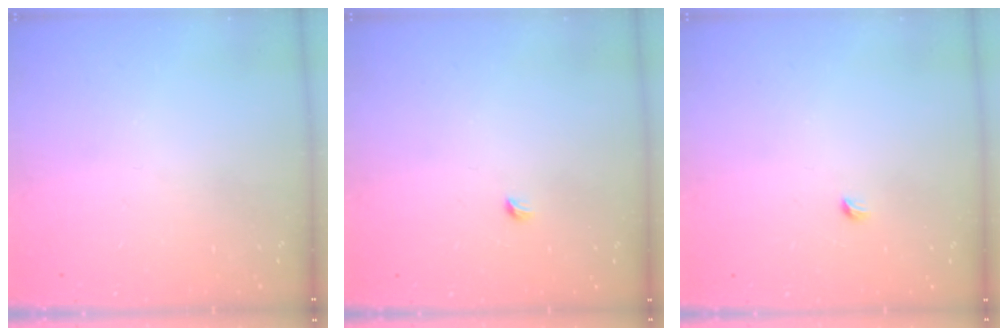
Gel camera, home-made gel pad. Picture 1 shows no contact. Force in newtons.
{"total": 2.7, "press": 2.6, "slide": 0.6}
{"total": 2.7, "press": 2.6, "slide": 0.6}